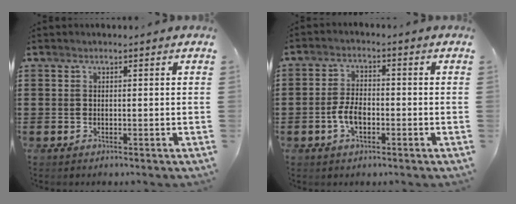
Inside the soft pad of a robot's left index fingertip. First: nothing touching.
{"total": 4.5, "force": [-1.3, 2.3, 3.6], "torque": [-0.085, -0.001, -0.028]}